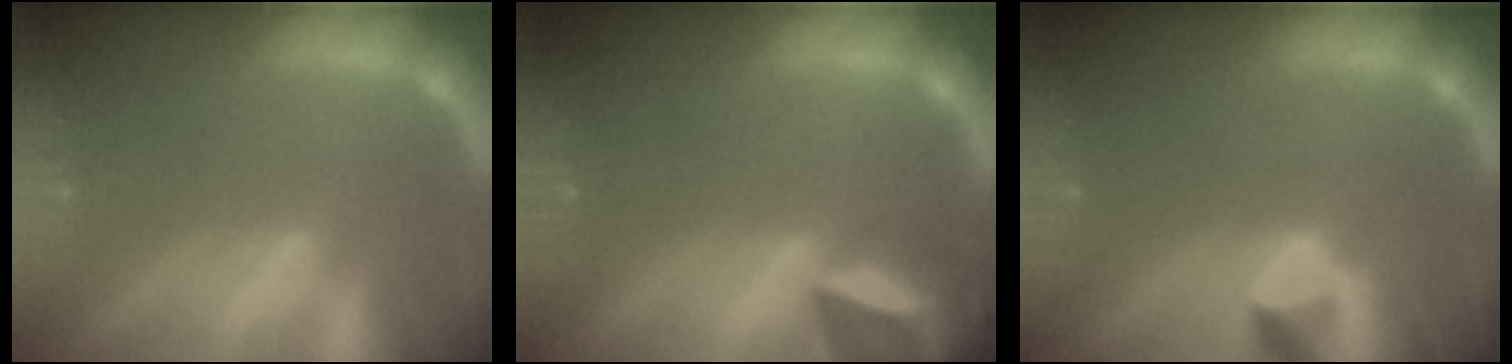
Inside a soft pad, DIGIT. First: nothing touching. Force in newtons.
{"total": 6.4}
{"total": 1.4}